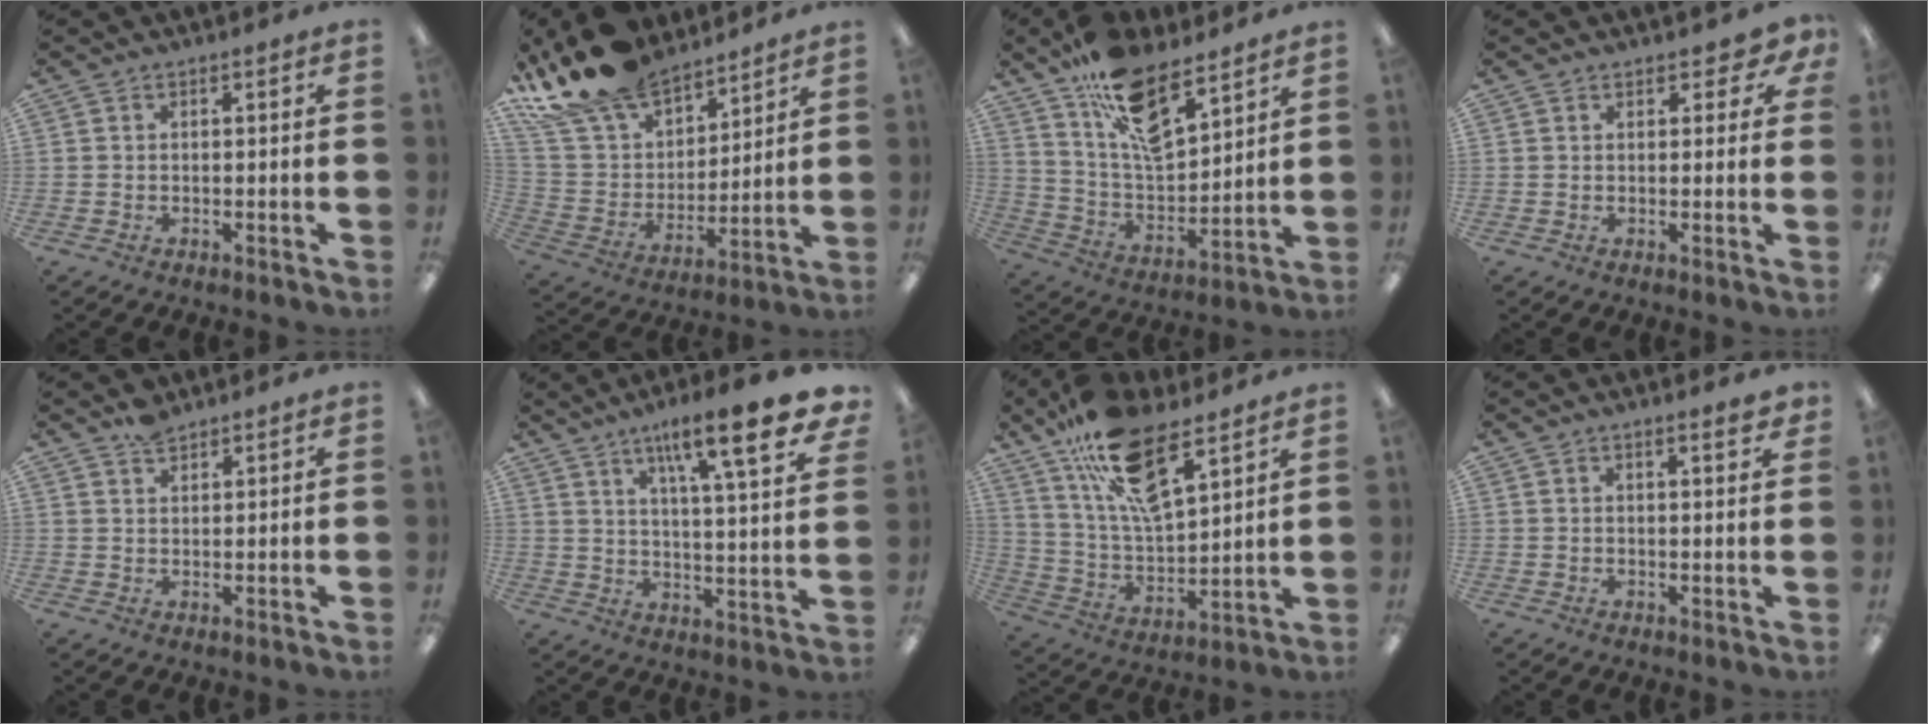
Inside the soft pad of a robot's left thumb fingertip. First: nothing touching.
{"total": 21.2, "force": [17.7, 9.0, 7.4], "torque": [-0.164, -0.110, 0.328]}
{"total": 16.5, "force": [11.5, 6.8, 9.6], "torque": [-0.174, -0.064, 0.207]}
{"total": 3.6, "force": [2.2, 2.0, 2.0], "torque": [-0.025, 0.001, 0.038]}
{"total": 3.1, "force": [2.8, 1.1, 0.9], "torque": [-0.015, -0.012, 0.051]}
{"total": 17.6, "force": [11.5, 2.8, 13.0], "torque": [-0.192, -0.069, 0.171]}
{"total": 18.6, "force": [12.3, 6.8, 12.2], "torque": [-0.234, -0.062, 0.215]}
{"total": 2.9, "force": [2.3, 0.4, 1.7], "torque": [-0.021, -0.010, 0.036]}